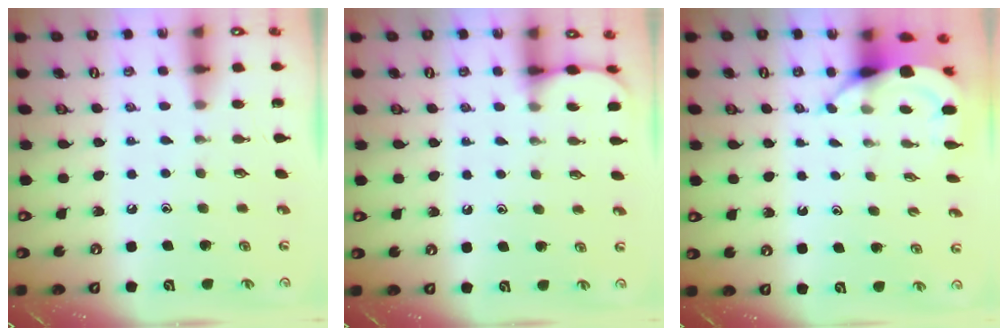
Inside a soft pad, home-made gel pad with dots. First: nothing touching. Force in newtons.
{"total": 3.8, "press": 3.8, "slide": 0.5}
{"total": 4.4, "press": 4.4, "slide": 0.5}